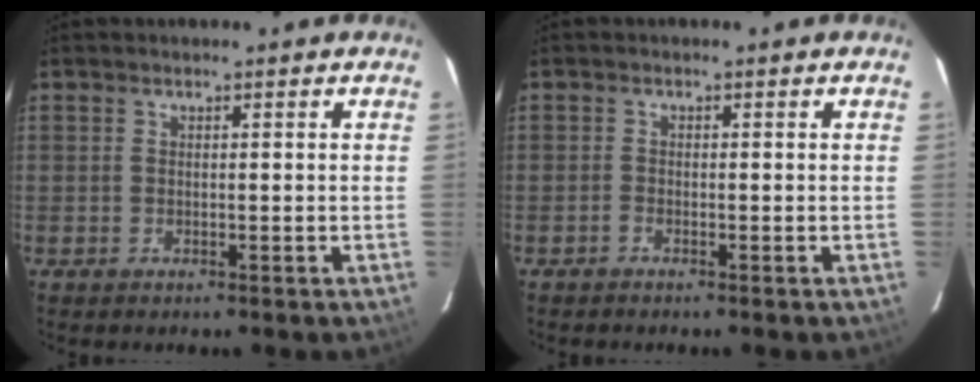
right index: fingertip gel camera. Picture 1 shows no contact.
{"total": 0.5, "force": [-0.5, 0.0, 0.2], "torque": [0.000, 0.001, -0.013]}